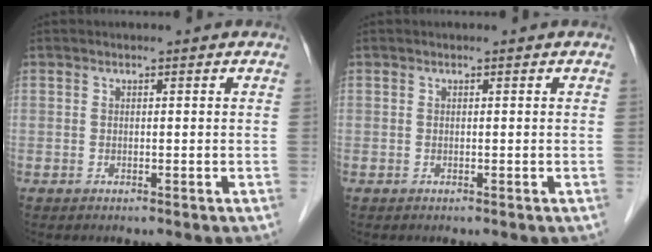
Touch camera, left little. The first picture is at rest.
{"total": 0.0}